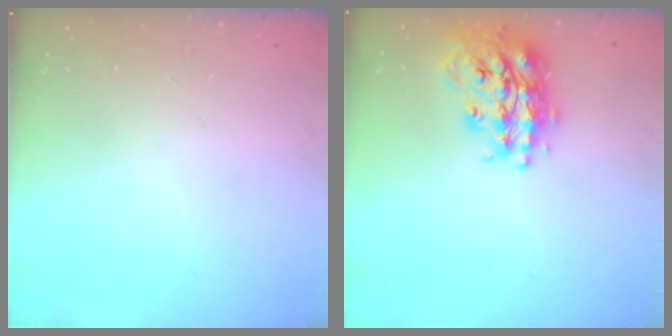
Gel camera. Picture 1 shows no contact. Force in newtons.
{"total": 20.1, "press": 20.1, "slide": 1.4}